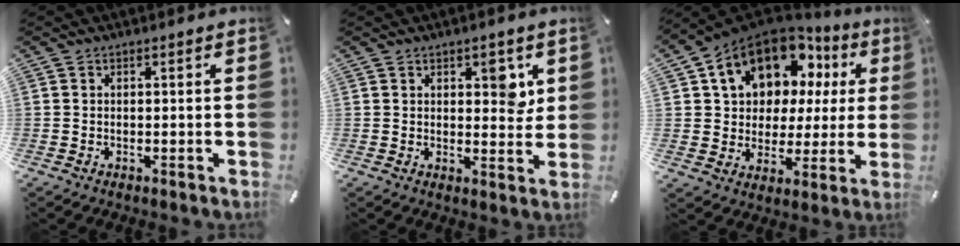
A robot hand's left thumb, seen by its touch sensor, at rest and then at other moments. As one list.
[{"total": 5.6, "force": [2.3, 3.3, 3.9], "torque": [-0.027, -0.015, 0.029]}, {"total": 16.6, "force": [9.1, 11.4, 8.0], "torque": [-0.147, -0.050, 0.167]}]